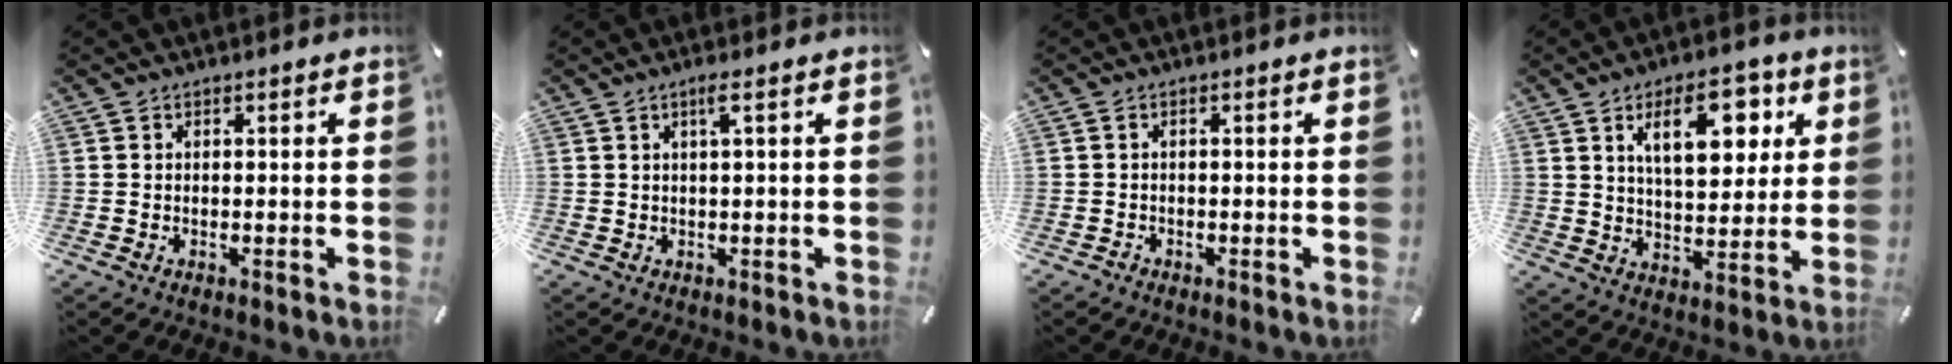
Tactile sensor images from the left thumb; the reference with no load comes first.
{"total": 2.4, "force": [0.8, 0.1, 2.3], "torque": [-0.045, -0.001, 0.012]}
{"total": 0.9, "force": [-0.7, 0.6, 0.3], "torque": [-0.007, 0.003, -0.015]}
{"total": 14.1, "force": [6.2, 7.3, 10.3], "torque": [-0.145, -0.013, 0.102]}